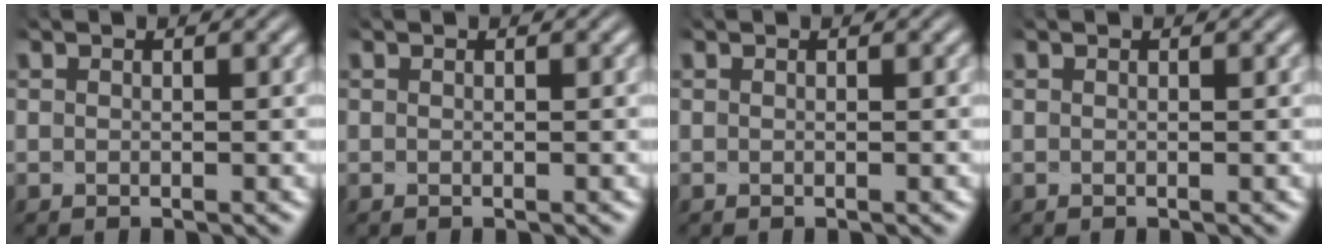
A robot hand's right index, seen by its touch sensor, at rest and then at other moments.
{"total": 0.0}
{"total": 0.0}
{"total": 0.0}